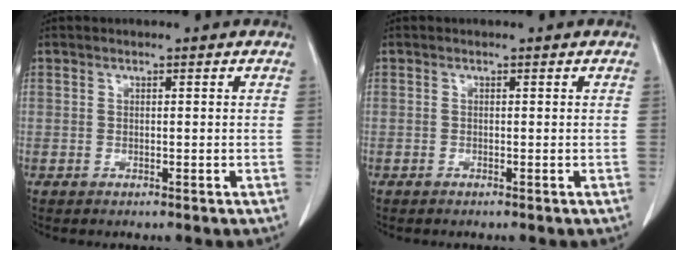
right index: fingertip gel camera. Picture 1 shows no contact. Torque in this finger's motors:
{"motor_torque": [-0.06, -0.02, -0.01, 0.01]}